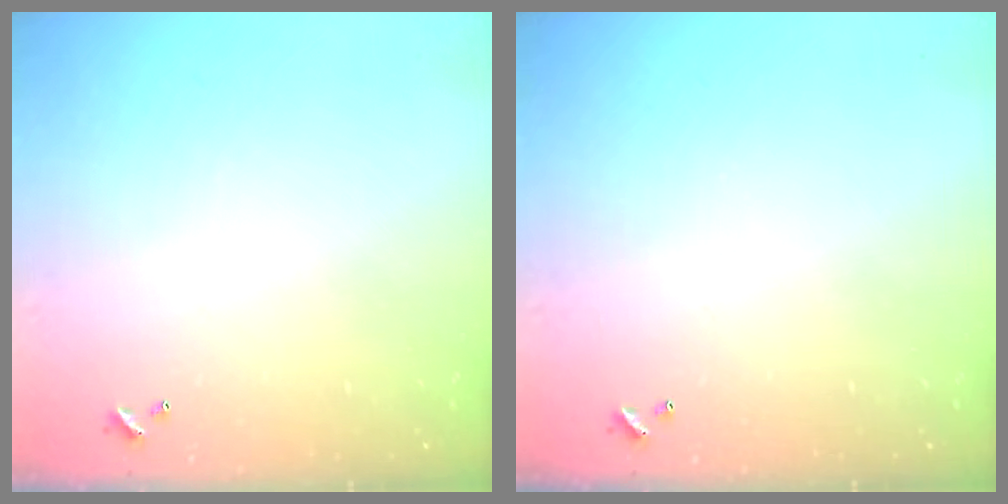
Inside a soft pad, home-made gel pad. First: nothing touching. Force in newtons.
{"total": 0.0}